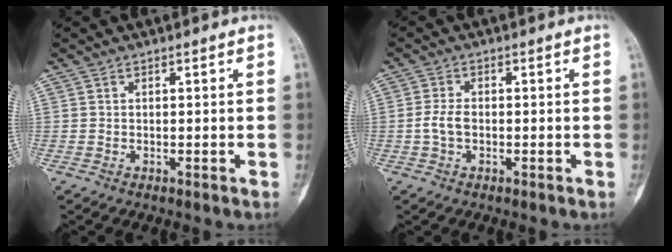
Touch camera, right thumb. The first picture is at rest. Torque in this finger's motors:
{"motor_torque": [0.46, 0.07, 0.27, -0.32, 0.01]}